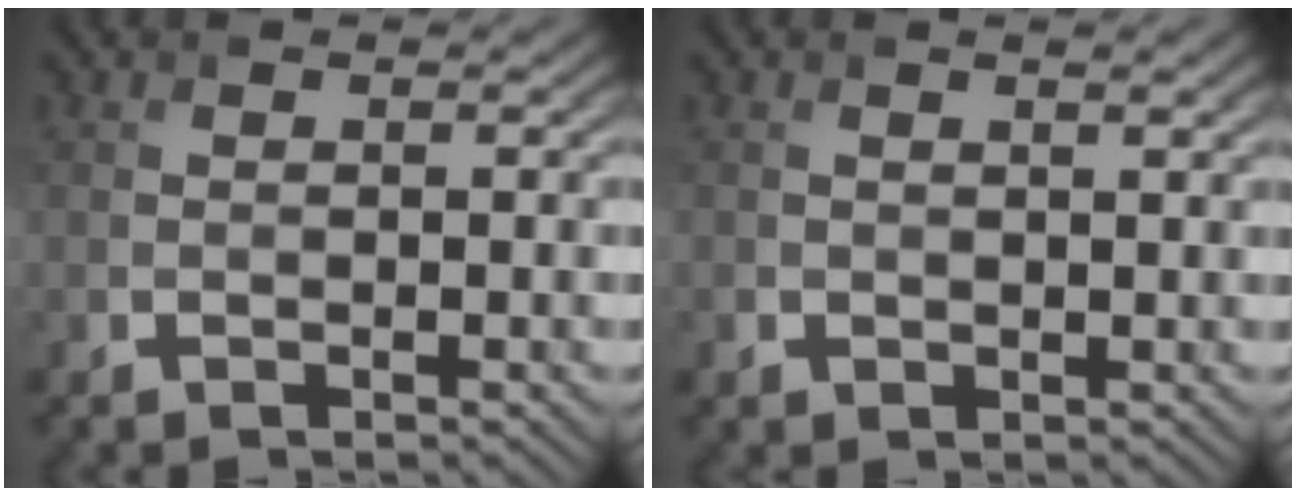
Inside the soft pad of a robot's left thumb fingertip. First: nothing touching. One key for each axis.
{"total": 1.2, "fx": 0.7, "fy": 0.5, "fz": 0.8, "tx": -0.021, "ty": -0.003, "tz": 0.019}